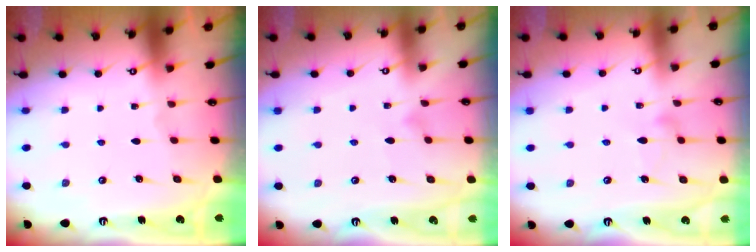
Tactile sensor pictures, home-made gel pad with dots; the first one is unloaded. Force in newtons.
{"total": 4.9, "press": 4.9, "slide": 0.4}
{"total": 7.2, "press": 7.2, "slide": 0.4}